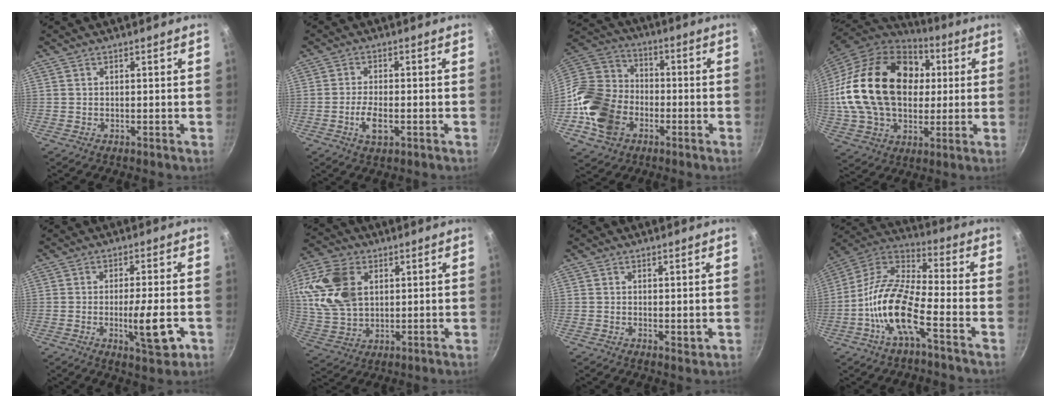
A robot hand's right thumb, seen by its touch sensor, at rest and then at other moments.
{"total": 4.7, "force": [-1.4, 2.1, 4.0], "torque": [-0.079, 0.006, -0.027]}
{"total": 19.0, "force": [-6.1, 14.8, 10.3], "torque": [-0.199, 0.045, -0.120]}
{"total": 28.6, "force": [4.2, 20.0, 20.0], "torque": [-0.348, 0.019, 0.080]}
{"total": 8.5, "force": [-2.3, 1.8, 7.9], "torque": [-0.110, 0.002, -0.032]}
{"total": 14.2, "force": [3.9, 9.8, 9.5], "torque": [-0.167, -0.010, 0.080]}
{"total": 1.4, "force": [0.3, 0.8, 1.1], "torque": [-0.016, -0.005, 0.003]}
{"total": 14.6, "force": [-5.8, 4.8, 12.4], "torque": [-0.243, 0.049, -0.132]}